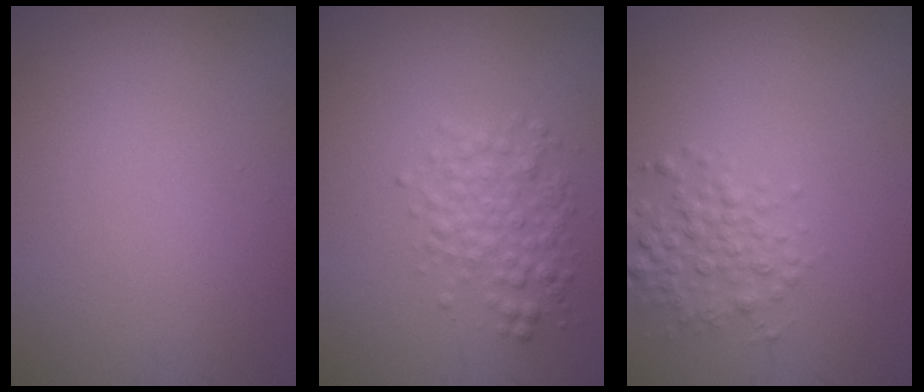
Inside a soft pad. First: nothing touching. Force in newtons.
{"total": 2.9, "press": 2.9, "slide": 0.0}
{"total": 2.7, "press": 2.7, "slide": 0.1}